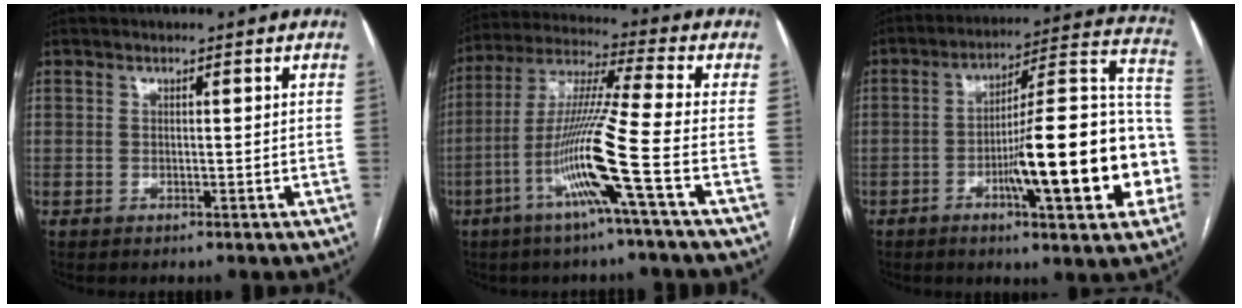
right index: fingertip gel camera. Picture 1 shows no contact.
{"total": 13.7, "force": [-5.1, -2.1, 12.5], "torque": [-0.249, -0.009, -0.105]}
{"total": 21.1, "force": [-5.5, 3.5, 20.0], "torque": [-0.240, 0.029, -0.073]}